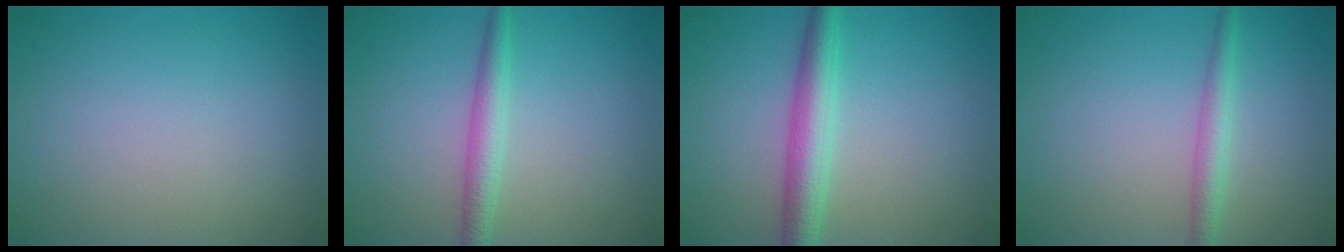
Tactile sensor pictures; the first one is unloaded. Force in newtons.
{"total": 2.4, "press": 2.4, "slide": 0.0}
{"total": 4.1, "press": 4.0, "slide": 0.1}
{"total": 2.1, "press": 2.1, "slide": 0.1}